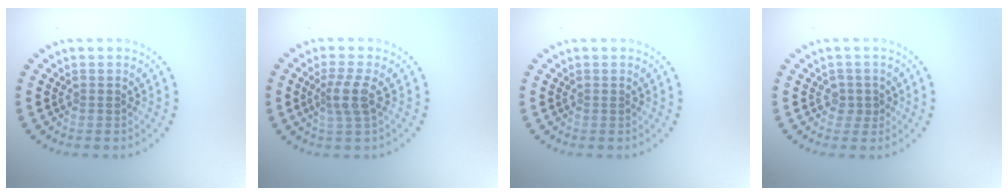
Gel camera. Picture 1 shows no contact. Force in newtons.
{"total": 2.5, "press": 1.9, "slide": 1.6}
{"total": 0.0}
{"total": 1.3, "press": 1.0, "slide": 0.9}